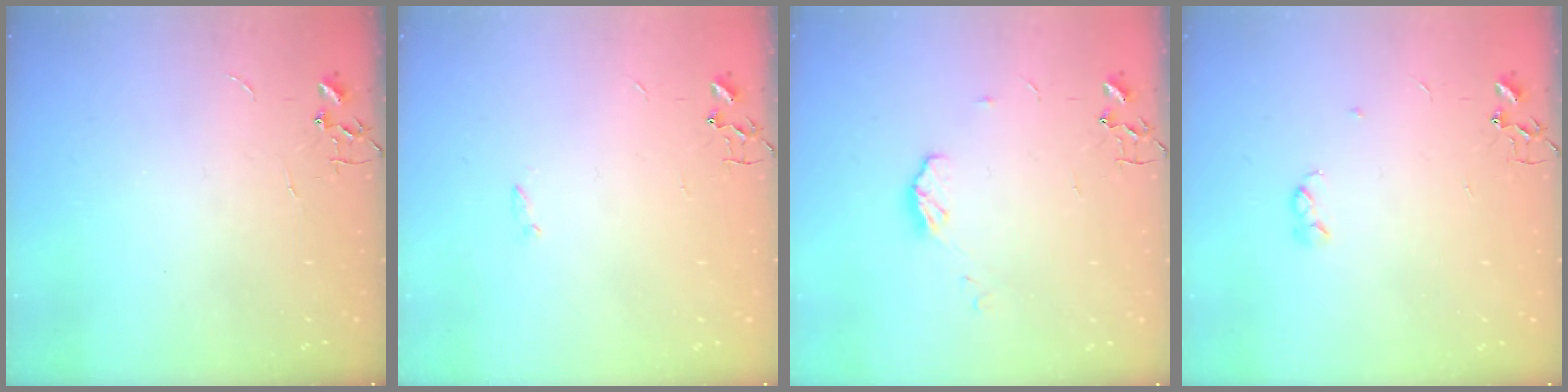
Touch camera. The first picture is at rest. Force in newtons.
{"total": 1.1, "press": 1.0, "slide": 0.3}
{"total": 6.5, "press": 6.4, "slide": 0.4}
{"total": 3.3, "press": 3.2, "slide": 0.6}